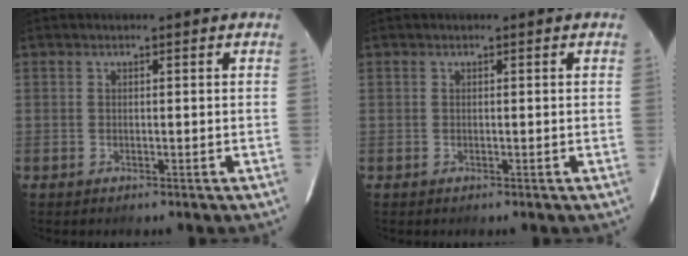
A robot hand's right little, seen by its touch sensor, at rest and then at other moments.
{"total": 0.0}